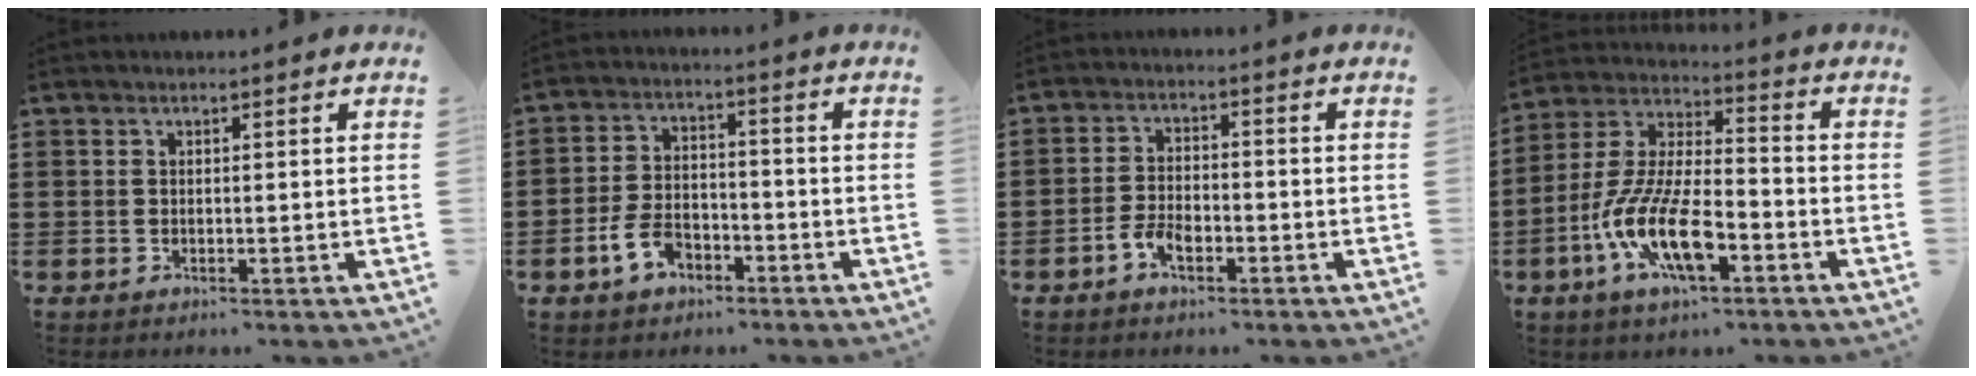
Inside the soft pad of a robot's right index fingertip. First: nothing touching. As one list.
[{"total": 5.5, "force": [-3.0, 3.3, 3.1], "torque": [-0.072, 0.007, -0.060]}, {"total": 3.7, "force": [-2.2, 1.8, 2.3], "torque": [-0.055, 0.003, -0.046]}, {"total": 12.1, "force": [-5.7, 4.1, 9.9], "torque": [-0.229, -0.009, -0.109]}]